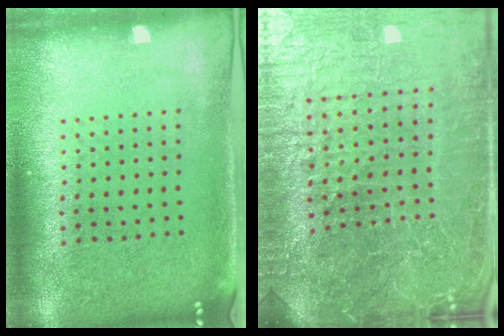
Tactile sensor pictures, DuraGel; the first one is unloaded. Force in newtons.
{"total": 6.1, "press": 5.6, "slide": 2.5}